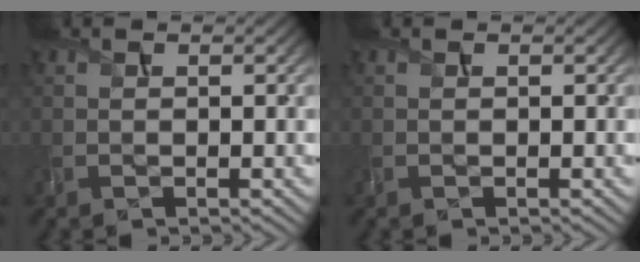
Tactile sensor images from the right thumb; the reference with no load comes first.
{"total": 0.0}